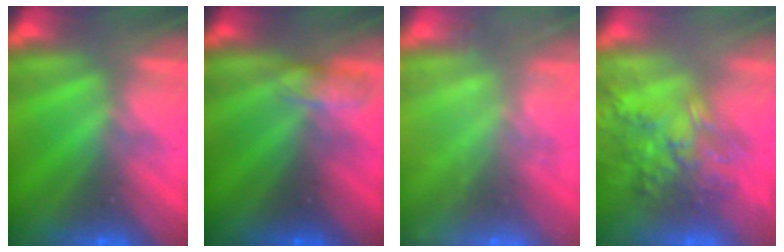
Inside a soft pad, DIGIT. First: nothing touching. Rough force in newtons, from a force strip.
{"total": 2.7}
{"total": 2.3}
{"total": 9.4}